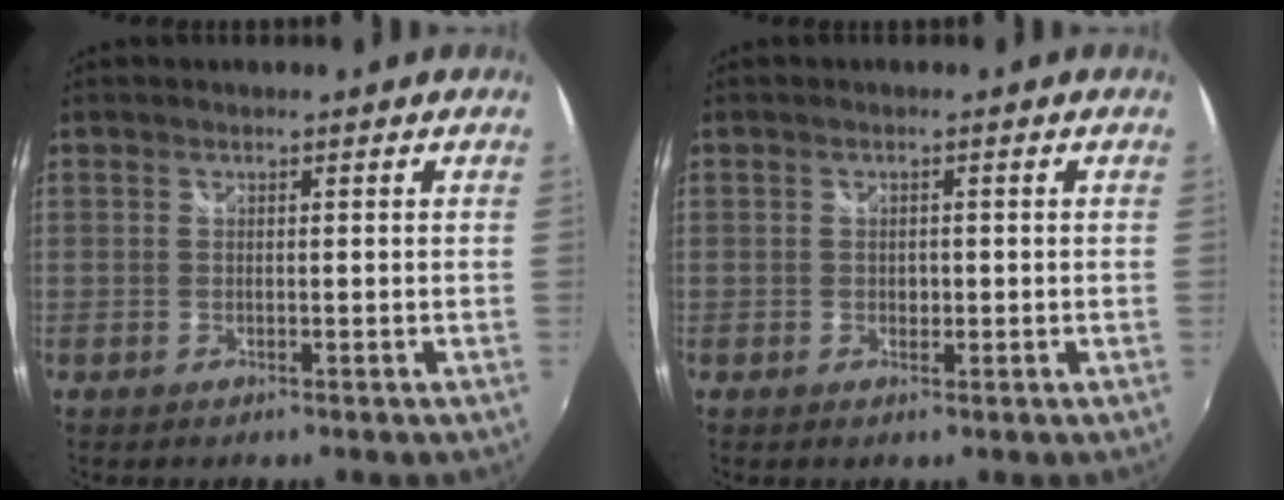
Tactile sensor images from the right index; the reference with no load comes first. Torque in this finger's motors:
{"motor_torque": [-0.29, 0.06, 0.00, -0.01]}